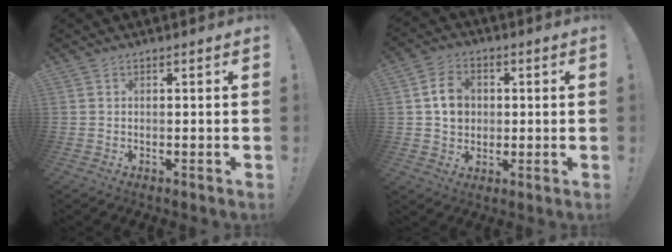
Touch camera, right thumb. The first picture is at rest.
{"total": 9.0, "force": [1.5, 7.5, 4.7], "torque": [-0.053, 0.005, 0.032]}